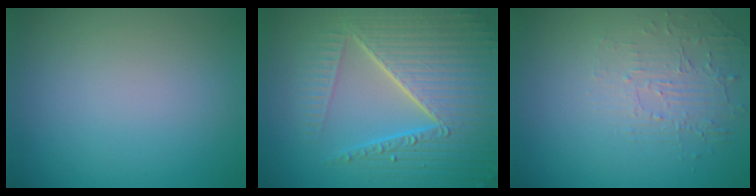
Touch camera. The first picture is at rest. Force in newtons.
{"total": 8.9, "press": 6.1, "slide": 6.5}
{"total": 1.9, "press": 1.0, "slide": 1.6}